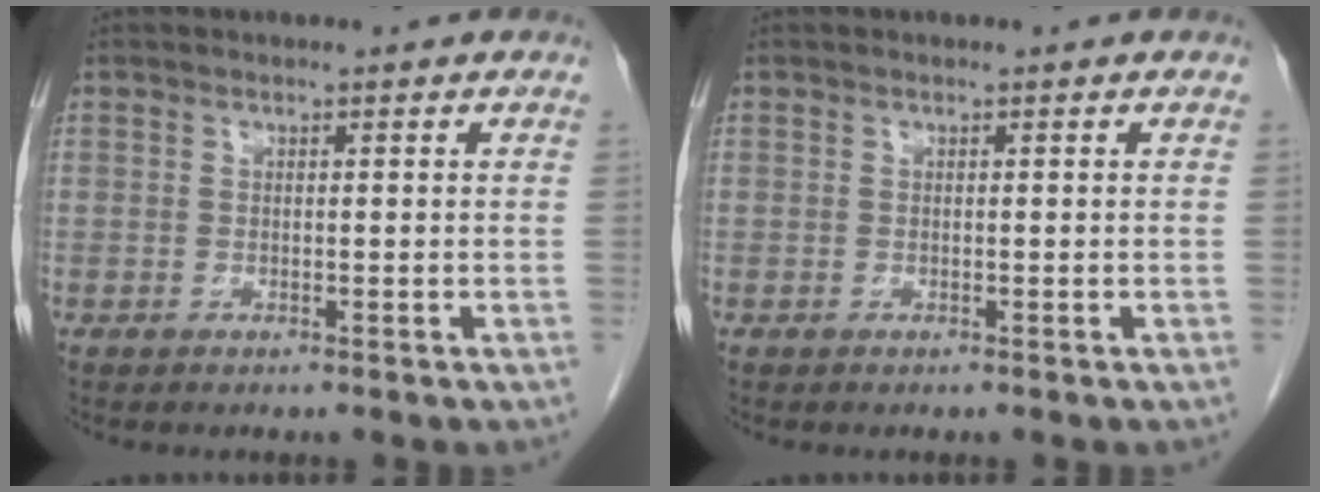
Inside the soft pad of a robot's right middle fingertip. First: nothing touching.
{"total": 0.0}